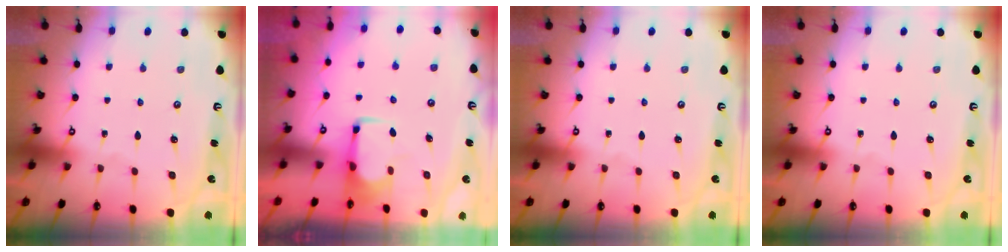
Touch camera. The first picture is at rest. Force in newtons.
{"total": 1.6, "press": 1.5, "slide": 0.6}
{"total": 0.0}
{"total": 0.0}